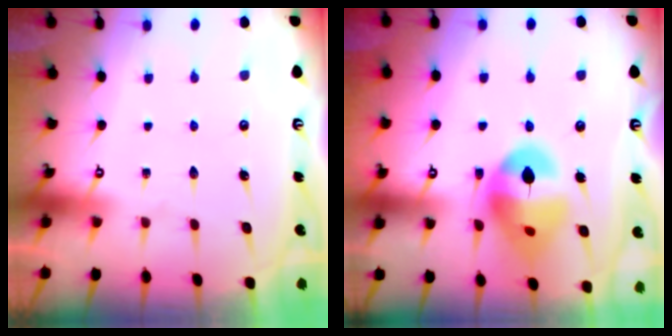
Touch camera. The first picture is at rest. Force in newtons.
{"total": 15.4, "press": 15.2, "slide": 2.2}